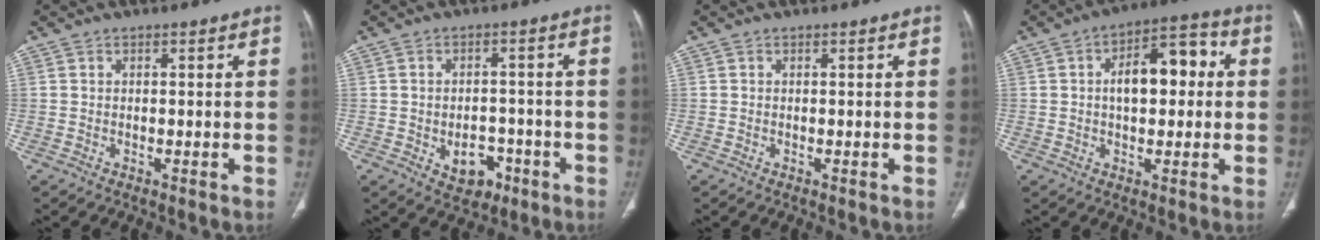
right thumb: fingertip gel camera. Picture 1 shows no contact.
{"total": 6.5, "force": [-2.6, 4.7, 3.6], "torque": [-0.024, 0.022, -0.028]}
{"total": 0.0}
{"total": 11.7, "force": [1.3, 6.3, 9.7], "torque": [-0.124, 0.033, 0.014]}